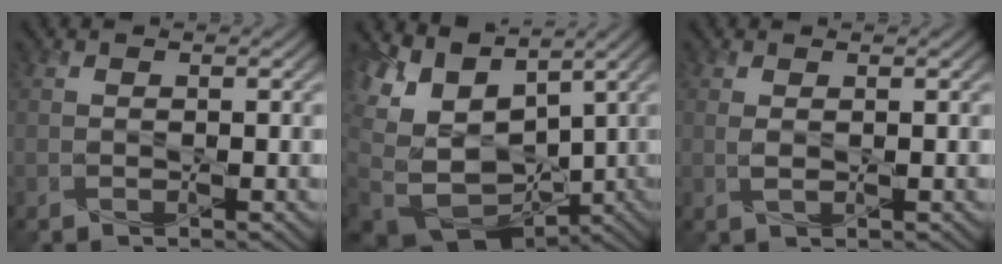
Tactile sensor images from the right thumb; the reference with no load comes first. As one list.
[{"total": 13.3, "force": [0.8, 9.2, 9.6], "torque": [-0.226, -0.018, 0.066]}, {"total": 1.1, "force": [0.3, 0.3, 1.0], "torque": [-0.026, -0.001, 0.007]}]